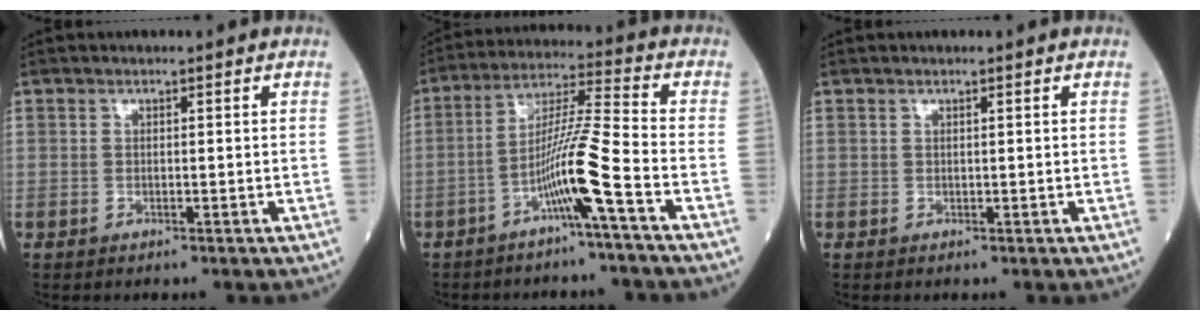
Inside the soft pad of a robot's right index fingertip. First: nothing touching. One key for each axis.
{"total": 9.3, "fx": -4.2, "fy": -1.4, "fz": 8.1, "tx": -0.156, "ty": 0.011, "tz": -0.081}
{"total": 0.0}